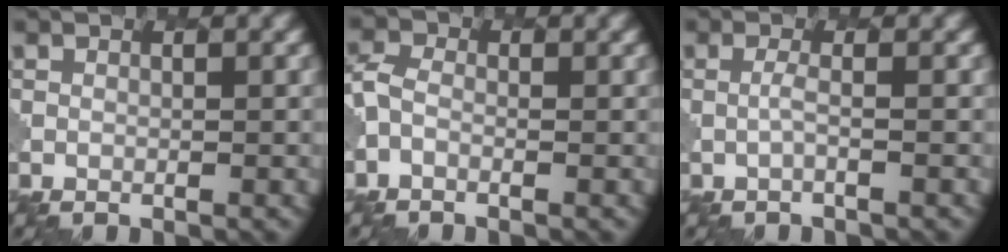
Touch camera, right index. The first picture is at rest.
{"total": 1.8, "force": [-0.8, 1.2, 1.1], "torque": [-0.031, -0.004, -0.026]}
{"total": 1.0, "force": [-0.1, 0.1, 0.9], "torque": [-0.017, 0.000, -0.007]}